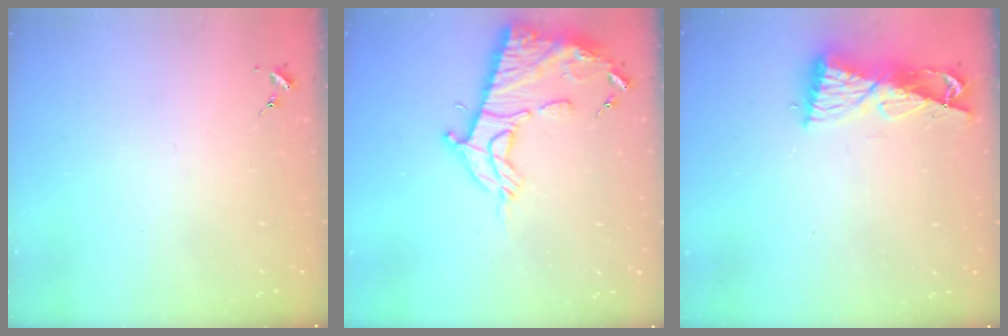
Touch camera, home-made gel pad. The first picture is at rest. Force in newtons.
{"total": 15.0, "press": 14.9, "slide": 1.5}
{"total": 8.9, "press": 8.9, "slide": 0.9}